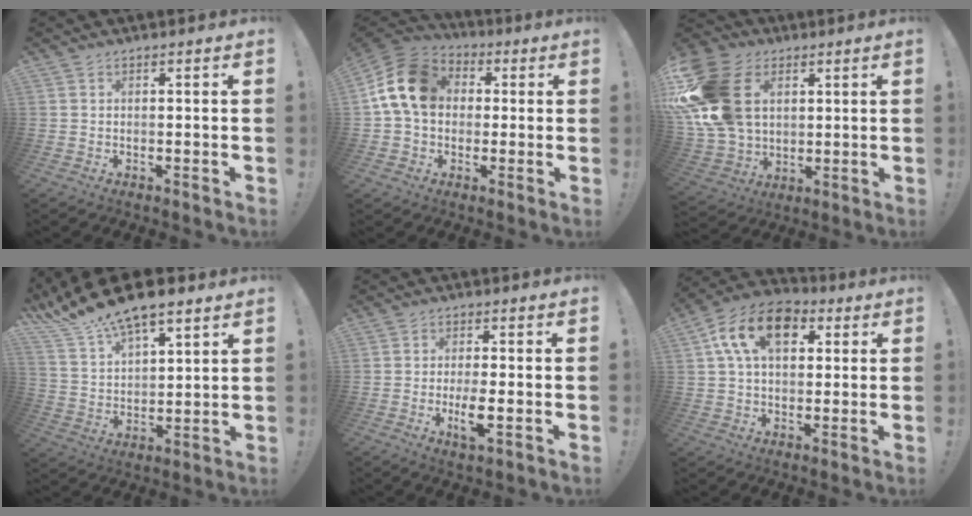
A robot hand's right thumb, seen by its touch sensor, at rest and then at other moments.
{"total": 16.3, "force": [2.8, 12.3, 10.3], "torque": [-0.181, 0.013, 0.058]}
{"total": 23.0, "force": [5.8, 16.5, 14.9], "torque": [-0.298, -0.019, 0.115]}
{"total": 13.4, "force": [11.3, 4.1, 6.0], "torque": [-0.128, -0.079, 0.203]}
{"total": 5.2, "force": [-1.3, 1.4, 4.9], "torque": [-0.089, -0.009, -0.024]}
{"total": 15.4, "force": [5.3, 9.9, 10.6], "torque": [-0.183, 0.000, 0.098]}